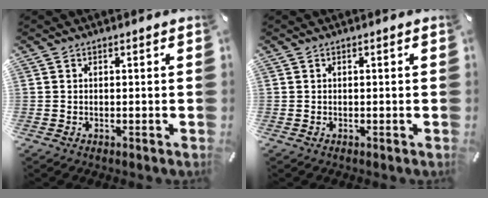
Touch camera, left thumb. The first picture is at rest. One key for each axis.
{"total": 0.0}